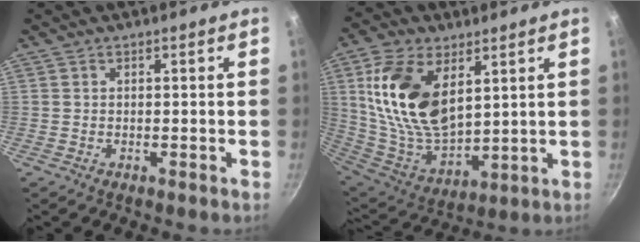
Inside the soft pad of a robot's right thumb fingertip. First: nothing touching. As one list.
[{"total": 19.7, "force": [6.4, 11.2, 14.9], "torque": [-0.271, -0.036, 0.138]}]